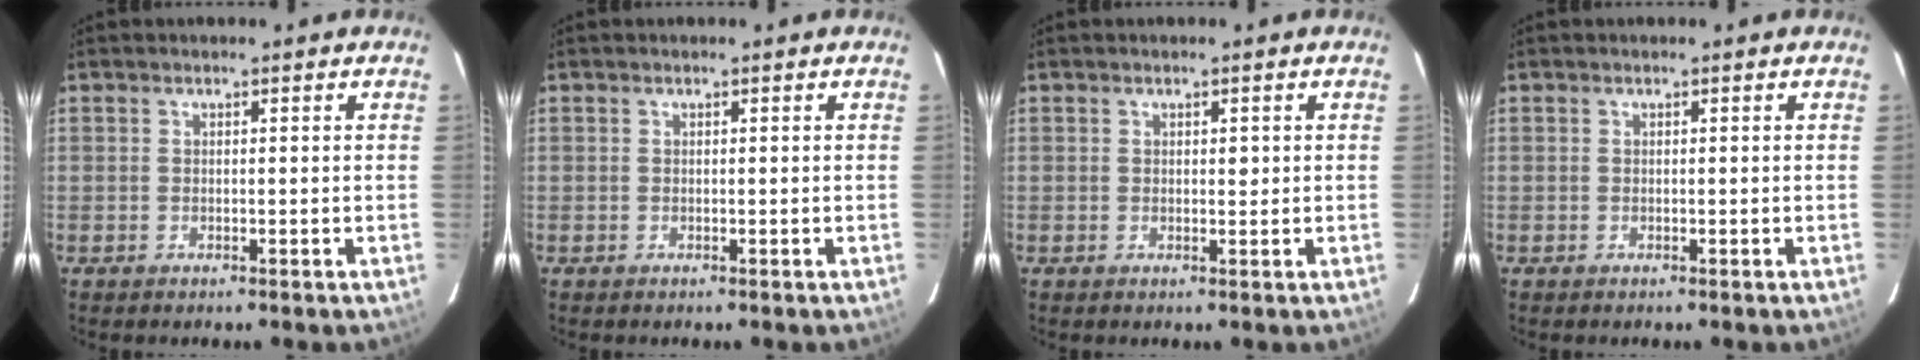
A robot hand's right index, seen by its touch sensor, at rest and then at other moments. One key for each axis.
{"total": 0.0}
{"total": 1.1, "fx": 0.2, "fy": 0.6, "fz": 1.0, "tx": -0.014, "ty": -0.001, "tz": 0.004}
{"total": 0.0}